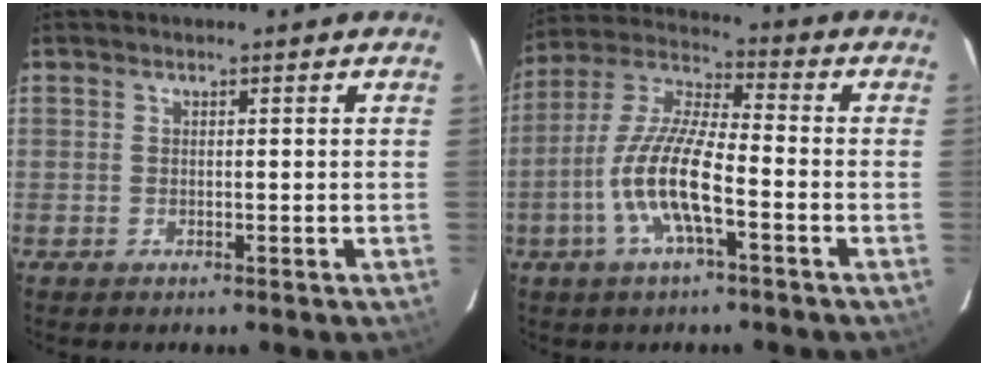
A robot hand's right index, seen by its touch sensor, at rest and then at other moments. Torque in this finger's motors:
{"motor_torque": [1.19, -0.95, 1.02, 0.21]}